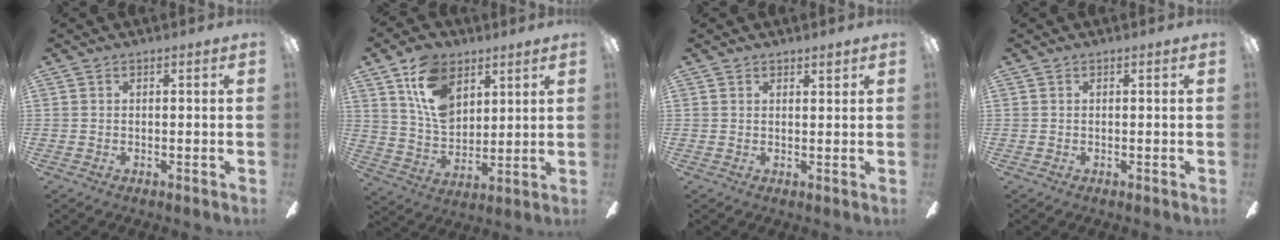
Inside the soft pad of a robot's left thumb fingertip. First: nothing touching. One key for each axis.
{"total": 13.8, "fx": 7.2, "fy": 9.1, "fz": 7.5, "tx": -0.141, "ty": -0.018, "tz": 0.137}
{"total": 1.8, "fx": 1.6, "fy": 0.8, "fz": 0.2, "tx": 0.004, "ty": -0.006, "tz": 0.030}
{"total": 0.0}